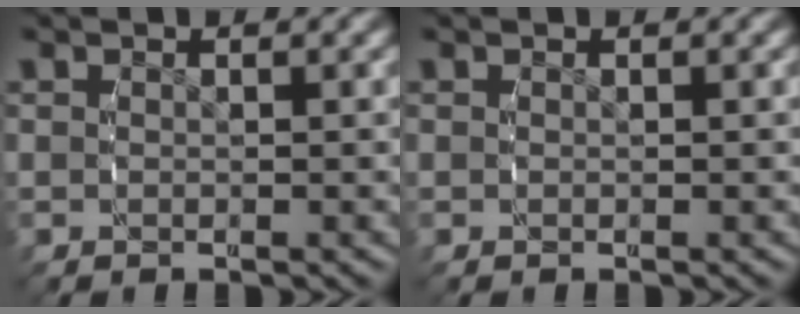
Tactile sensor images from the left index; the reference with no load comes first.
{"total": 0.0}